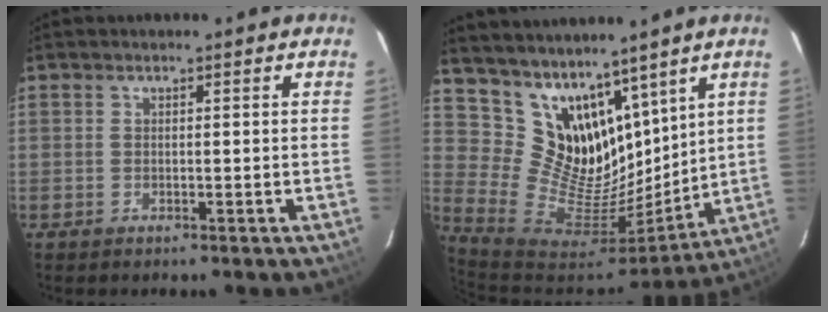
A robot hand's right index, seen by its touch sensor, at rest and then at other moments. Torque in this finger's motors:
{"motor_torque": [0.13, 0.25, 0.16, 0.04]}